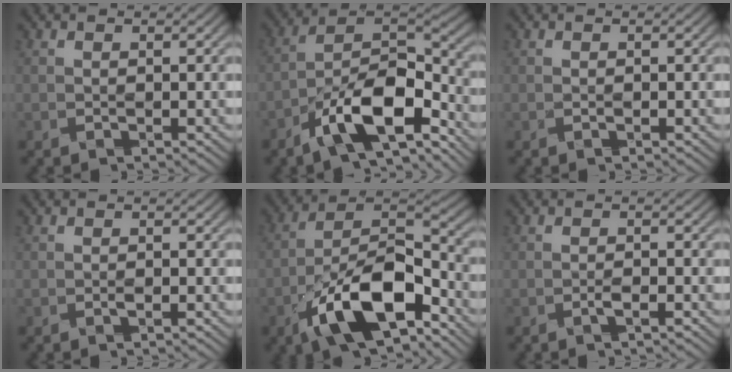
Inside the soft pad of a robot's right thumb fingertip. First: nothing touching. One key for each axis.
{"total": 13.3, "fx": -8.4, "fy": 5.0, "fz": 9.0, "tx": -0.149, "ty": -0.001, "tz": -0.165}
{"total": 0.0}
{"total": 0.5, "fx": -0.4, "fy": 0.0, "fz": 0.3, "tx": -0.003, "ty": 0.003, "tz": -0.005}
{"total": 14.2, "fx": -7.8, "fy": 6.0, "fz": 10.2, "tx": -0.184, "ty": -0.005, "tz": -0.152}
{"total": 1.2, "fx": -0.9, "fy": 0.1, "fz": 0.7, "tx": -0.008, "ty": 0.001, "tz": -0.016}